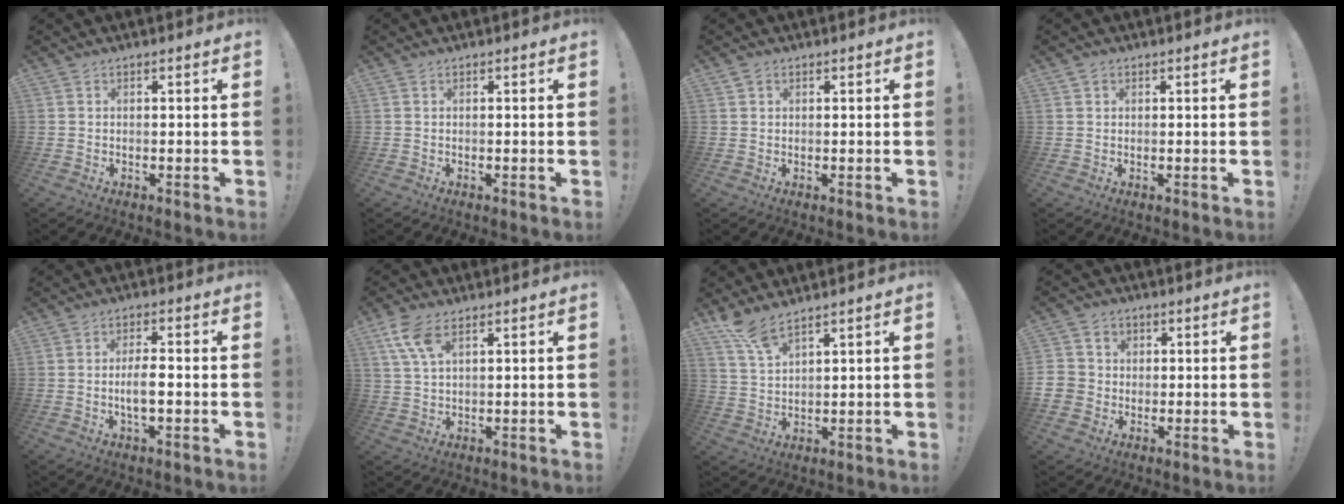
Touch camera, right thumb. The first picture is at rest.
{"total": 0.0}
{"total": 1.1, "force": [0.7, 0.8, 0.2], "torque": [-0.002, 0.000, 0.012]}
{"total": 0.9, "force": [0.5, 0.7, 0.0], "torque": [0.001, -0.001, 0.010]}
{"total": 5.4, "force": [-1.2, 1.5, 5.0], "torque": [-0.100, -0.001, -0.024]}
{"total": 7.6, "force": [4.1, 3.3, 5.5], "torque": [-0.105, -0.008, 0.079]}
{"total": 6.8, "force": [5.5, 1.3, 3.8], "torque": [-0.079, -0.031, 0.102]}
{"total": 6.4, "force": [-0.1, 6.2, 1.5], "torque": [-0.032, 0.005, -0.002]}